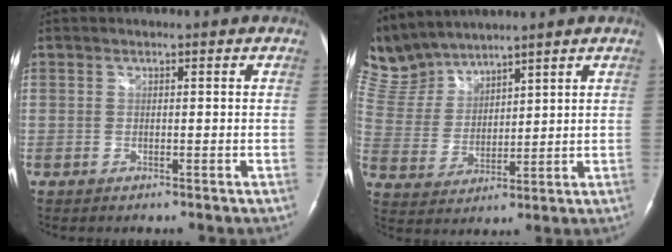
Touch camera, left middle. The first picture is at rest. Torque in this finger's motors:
{"motor_torque": [0.30, -1.09, -0.04, -0.07]}